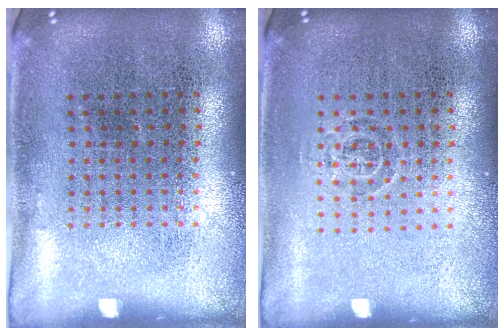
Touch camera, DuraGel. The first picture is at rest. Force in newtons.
{"total": 0.7, "press": 0.6, "slide": 0.5}